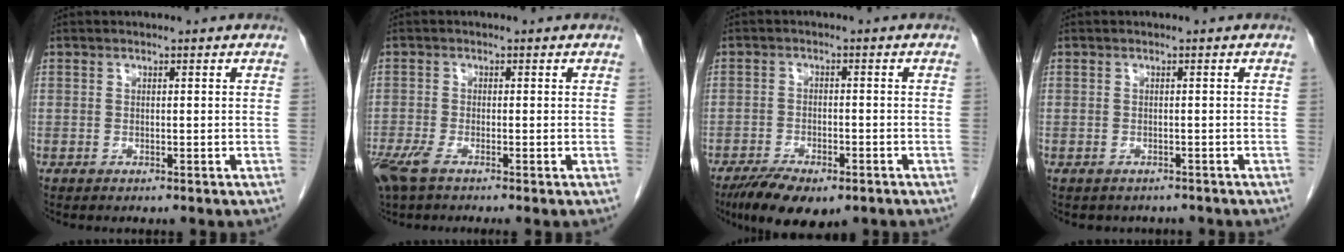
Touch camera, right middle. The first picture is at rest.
{"total": 4.1, "force": [-2.7, 0.7, 3.0], "torque": [-0.062, -0.012, -0.055]}
{"total": 9.3, "force": [-6.5, 3.4, 5.8], "torque": [-0.090, -0.013, -0.100]}
{"total": 3.4, "force": [-2.9, 1.6, 0.6], "torque": [-0.011, 0.002, -0.034]}